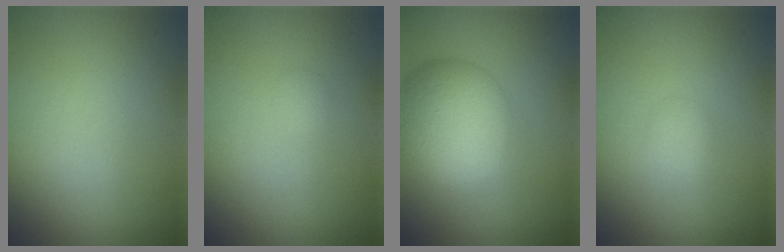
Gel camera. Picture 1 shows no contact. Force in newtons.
{"total": 0.6, "press": 0.6, "slide": 0.1}
{"total": 7.8, "press": 7.8, "slide": 0.3}
{"total": 1.0, "press": 1.0, "slide": 0.0}